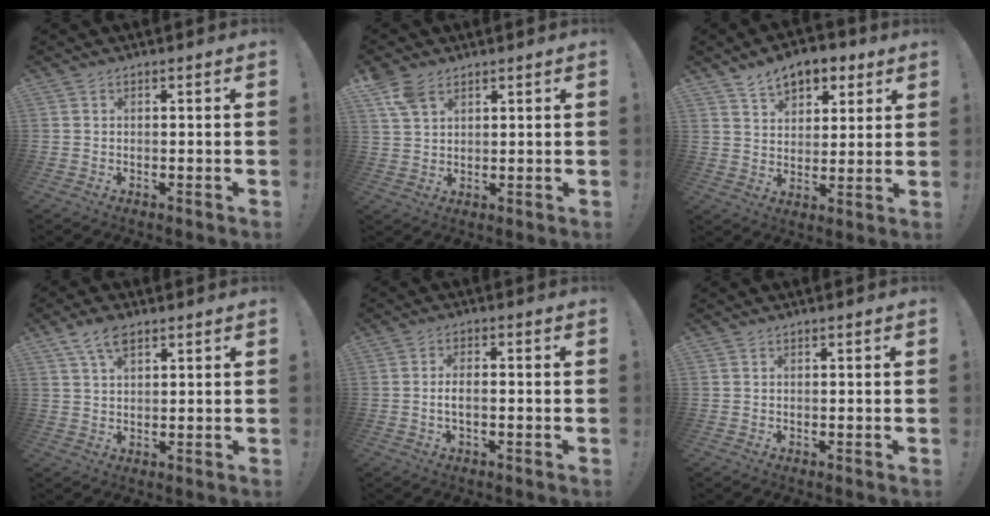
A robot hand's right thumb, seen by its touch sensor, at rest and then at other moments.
{"total": 6.5, "force": [4.1, 3.8, 3.4], "torque": [-0.066, -0.010, 0.080]}
{"total": 9.6, "force": [6.3, 5.8, 4.1], "torque": [-0.066, -0.031, 0.120]}
{"total": 6.3, "force": [3.8, 2.9, 4.2], "torque": [-0.081, -0.008, 0.070]}
{"total": 3.2, "force": [-0.6, 1.1, 2.9], "torque": [-0.065, 0.006, -0.012]}
{"total": 0.0}